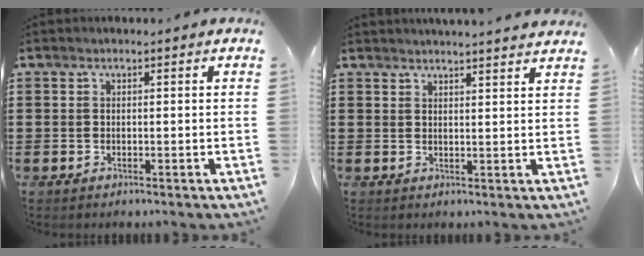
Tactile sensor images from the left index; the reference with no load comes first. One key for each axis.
{"total": 2.4, "fx": 2.4, "fy": -0.4, "fz": 0.0, "tx": -0.007, "ty": -0.009, "tz": 0.045}